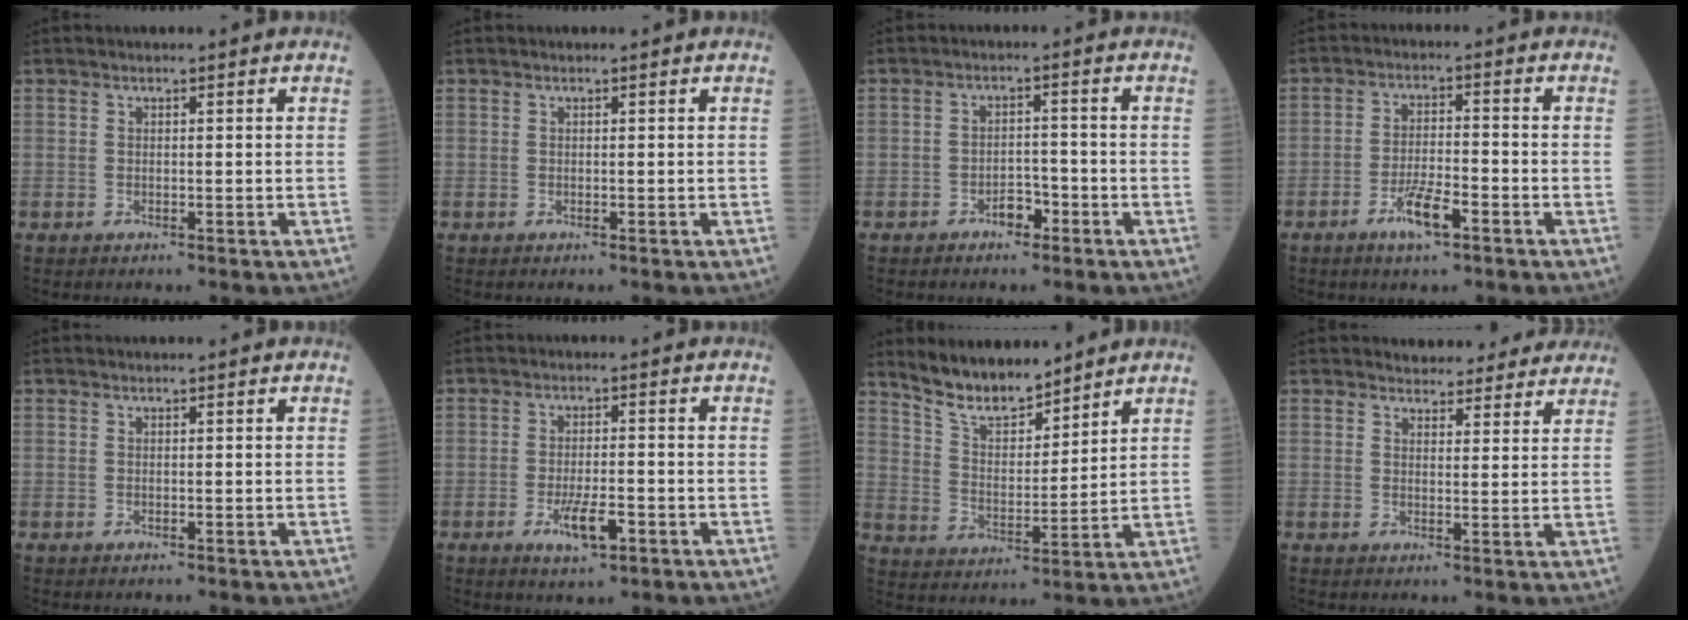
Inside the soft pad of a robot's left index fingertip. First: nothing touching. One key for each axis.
{"total": 0.0}
{"total": 2.8, "fx": -1.8, "fy": 1.4, "fz": 1.5, "tx": -0.023, "ty": 0.006, "tz": -0.031}
{"total": 5.4, "fx": -3.1, "fy": 1.1, "fz": 4.3, "tx": -0.088, "ty": -0.002, "tz": -0.056}
{"total": 0.0}
{"total": 5.1, "fx": -2.2, "fy": 1.3, "fz": 4.3, "tx": -0.084, "ty": -0.004, "tz": -0.034}
{"total": 9.3, "fx": 8.5, "fy": 2.3, "fz": 3.2, "tx": -0.064, "ty": 0.002, "tz": 0.166}
{"total": 8.9, "fx": 8.3, "fy": 2.7, "fz": 1.5, "tx": -0.002, "ty": 0.003, "tz": 0.089}